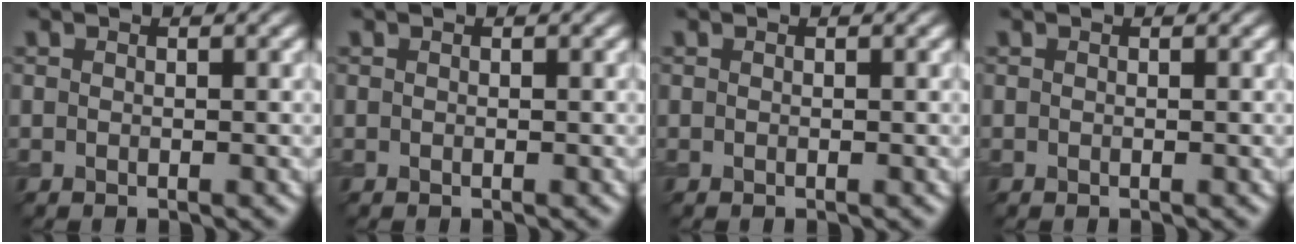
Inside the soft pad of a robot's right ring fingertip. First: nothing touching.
{"total": 0.0}
{"total": 0.0}
{"total": 0.0}